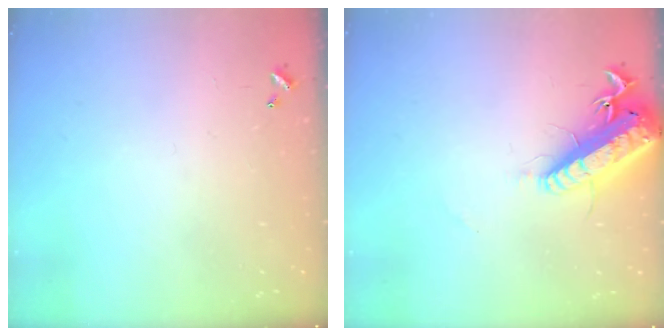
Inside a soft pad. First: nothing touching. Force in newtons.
{"total": 18.4, "press": 18.0, "slide": 4.0}